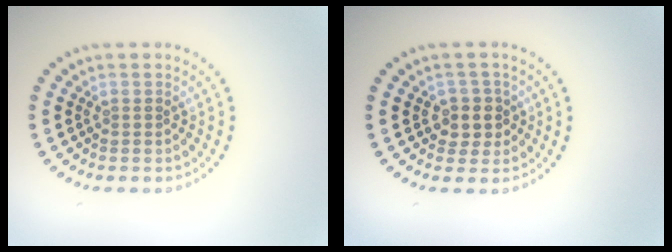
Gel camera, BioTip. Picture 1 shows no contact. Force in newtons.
{"total": 2.3, "press": 2.1, "slide": 0.9}